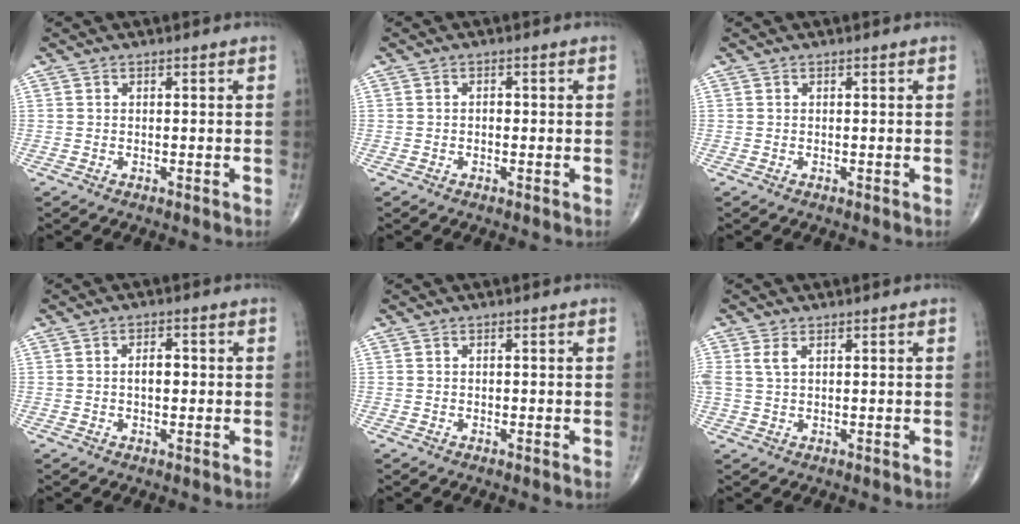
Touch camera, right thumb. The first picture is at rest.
{"total": 1.0, "force": [-0.2, 0.7, 0.7], "torque": [-0.006, 0.002, -0.007]}
{"total": 0.0}
{"total": 3.1, "force": [0.0, 1.7, 2.6], "torque": [-0.039, 0.006, -0.003]}
{"total": 0.0}
{"total": 2.4, "force": [1.0, 1.2, 1.9], "torque": [-0.047, 0.009, 0.028]}